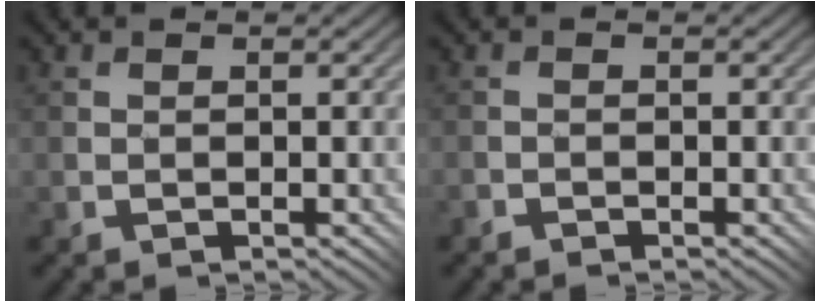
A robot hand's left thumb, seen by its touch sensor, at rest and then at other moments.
{"total": 0.8, "force": [-0.7, 0.0, -0.3], "torque": [0.007, 0.004, -0.016]}